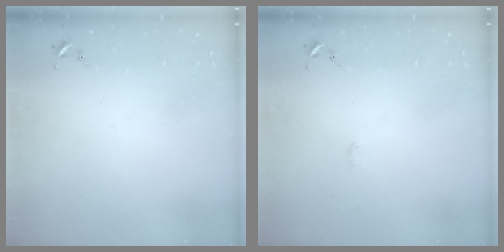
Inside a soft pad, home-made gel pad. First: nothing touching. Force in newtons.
{"total": 2.7, "press": 2.7, "slide": 0.3}